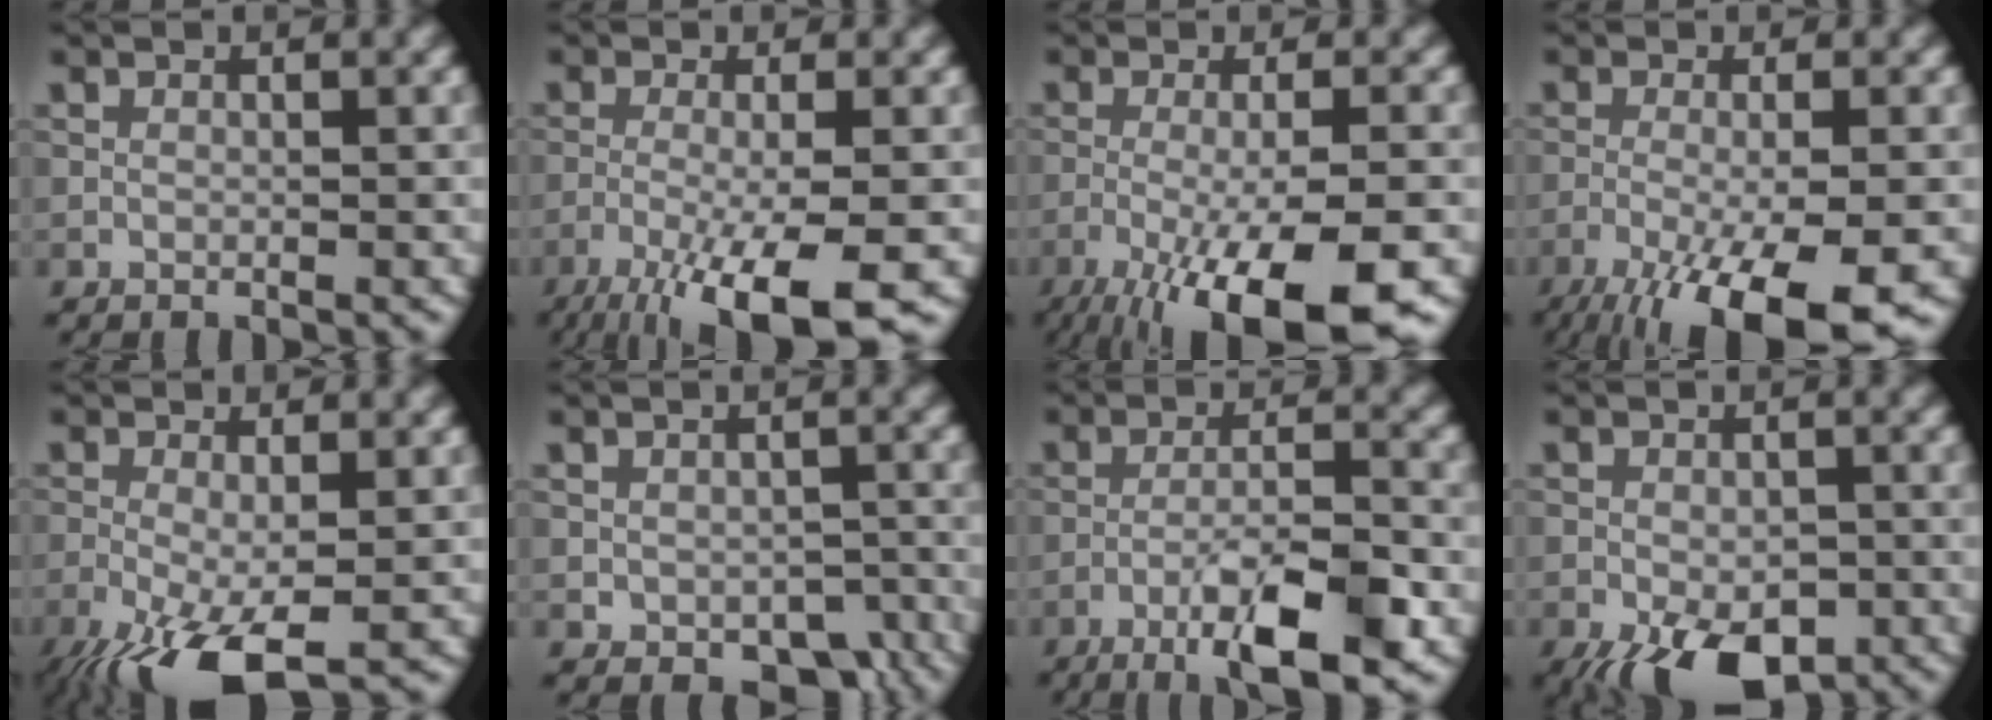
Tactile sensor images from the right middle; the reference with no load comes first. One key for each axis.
{"total": 9.2, "fx": -5.0, "fy": 2.2, "fz": 7.4, "tx": -0.121, "ty": -0.012, "tz": -0.090}
{"total": 11.6, "fx": -6.0, "fy": 2.8, "fz": 9.5, "tx": -0.150, "ty": -0.011, "tz": -0.098}
{"total": 11.4, "fx": -6.3, "fy": 3.1, "fz": 9.0, "tx": -0.153, "ty": -0.019, "tz": -0.101}
{"total": 8.2, "fx": -4.1, "fy": 2.6, "fz": 6.5, "tx": -0.138, "ty": -0.022, "tz": -0.072}
{"total": 4.9, "fx": -2.2, "fy": 3.2, "fz": 3.1, "tx": -0.034, "ty": -0.014, "tz": -0.023}
{"total": 8.3, "fx": -4.3, "fy": 1.8, "fz": 6.8, "tx": -0.118, "ty": 0.007, "tz": -0.075}
{"total": 8.7, "fx": -4.8, "fy": 4.1, "fz": 6.0, "tx": -0.106, "ty": -0.022, "tz": -0.070}